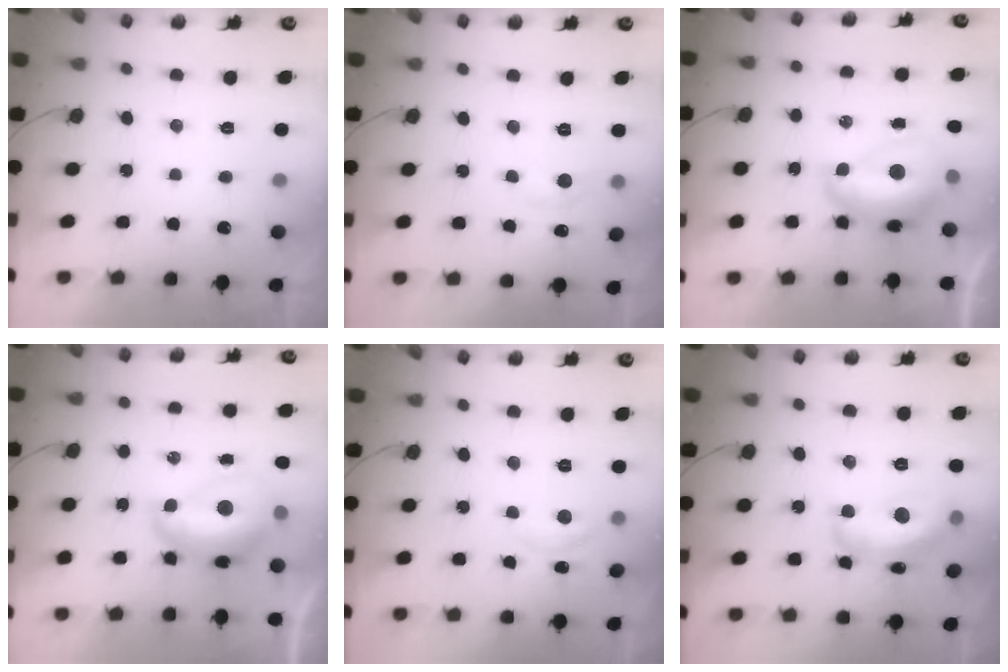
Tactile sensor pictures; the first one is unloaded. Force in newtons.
{"total": 5.4, "press": 5.3, "slide": 0.6}
{"total": 10.9, "press": 10.9, "slide": 0.8}
{"total": 10.9, "press": 10.9, "slide": 0.8}
{"total": 5.1, "press": 5.0, "slide": 0.2}
{"total": 15.7, "press": 15.7, "slide": 0.9}